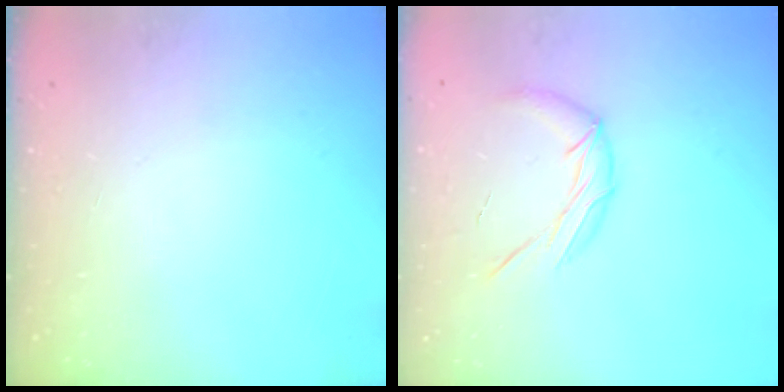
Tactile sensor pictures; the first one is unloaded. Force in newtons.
{"total": 10.4, "press": 10.4, "slide": 1.0}